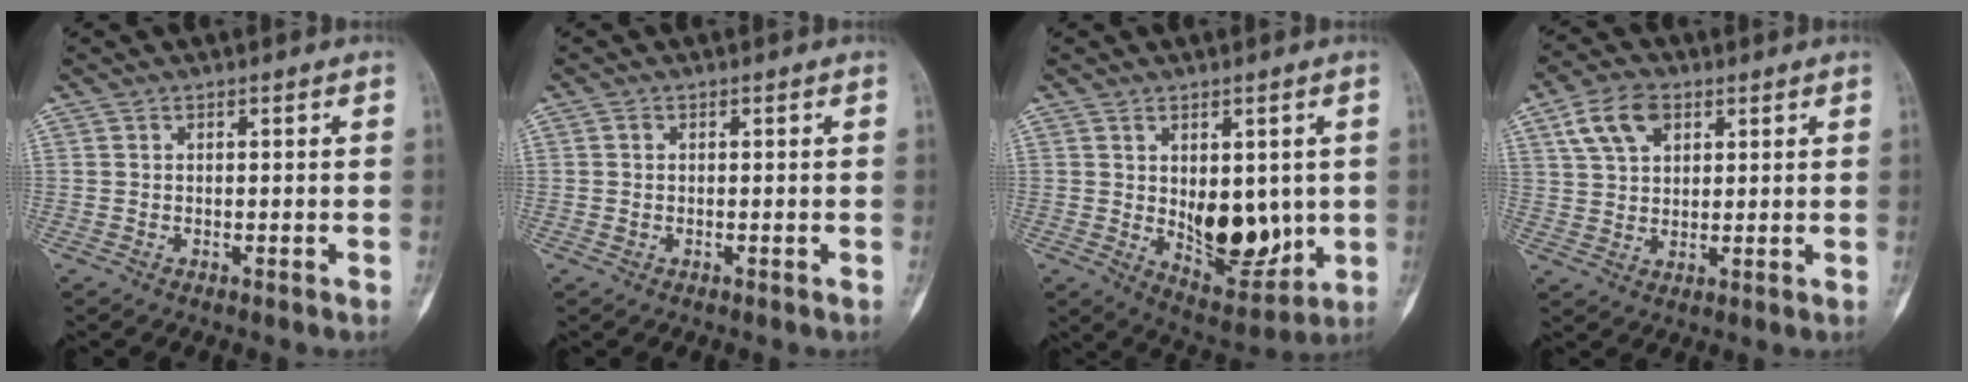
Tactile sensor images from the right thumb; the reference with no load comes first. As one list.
[{"total": 0.9, "force": [0.1, 0.8, 0.5], "torque": [-0.007, 0.001, 0.003]}, {"total": 12.1, "force": [0.1, 7.0, 9.9], "torque": [-0.099, -0.027, 0.025]}, {"total": 8.7, "force": [4.1, 5.5, 5.5], "torque": [-0.089, -0.003, 0.076]}]